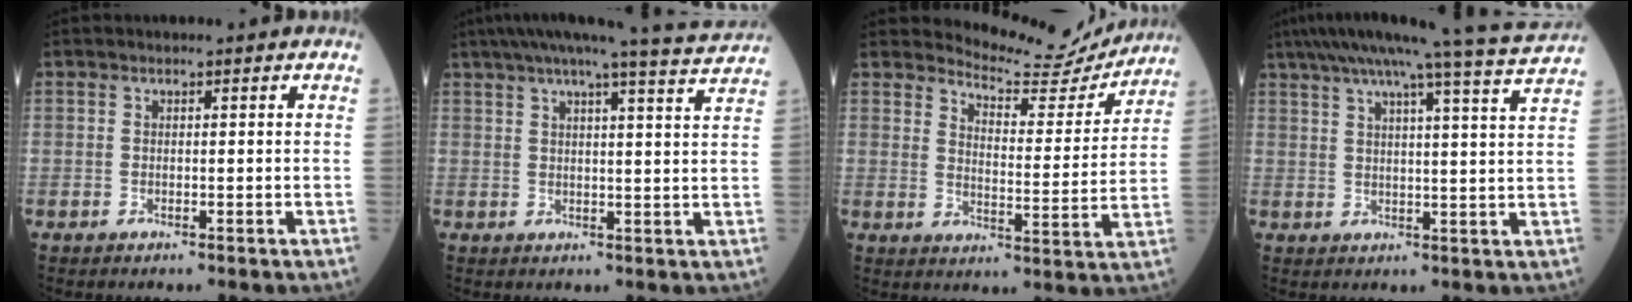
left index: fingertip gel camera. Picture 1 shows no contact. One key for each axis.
{"total": 13.1, "fx": 12.0, "fy": -1.2, "fz": 5.1, "tx": -0.084, "ty": -0.011, "tz": 0.148}
{"total": 11.2, "fx": 11.1, "fy": 1.4, "fz": 0.1, "tx": -0.003, "ty": -0.033, "tz": 0.142}
{"total": 16.7, "fx": 14.6, "fy": -2.1, "fz": 7.8, "tx": -0.135, "ty": -0.017, "tz": 0.187}